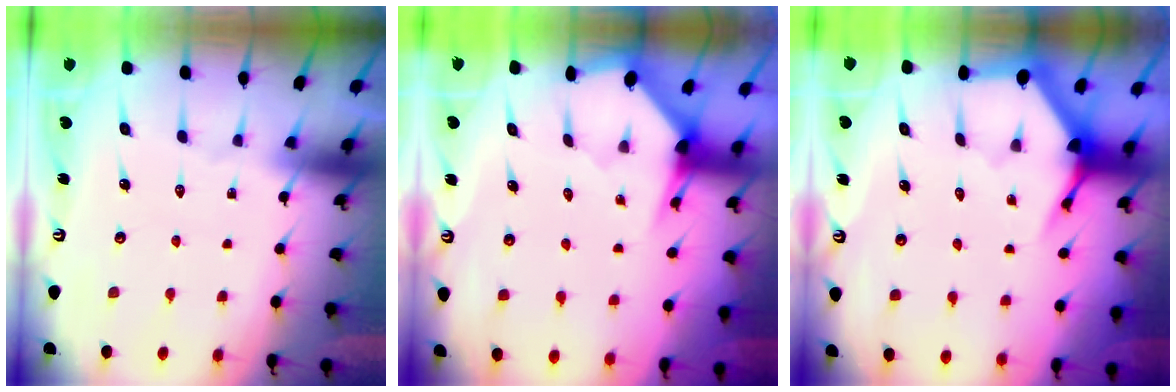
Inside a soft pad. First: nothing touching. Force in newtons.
{"total": 3.2, "press": 3.2, "slide": 0.1}
{"total": 3.9, "press": 3.8, "slide": 0.4}